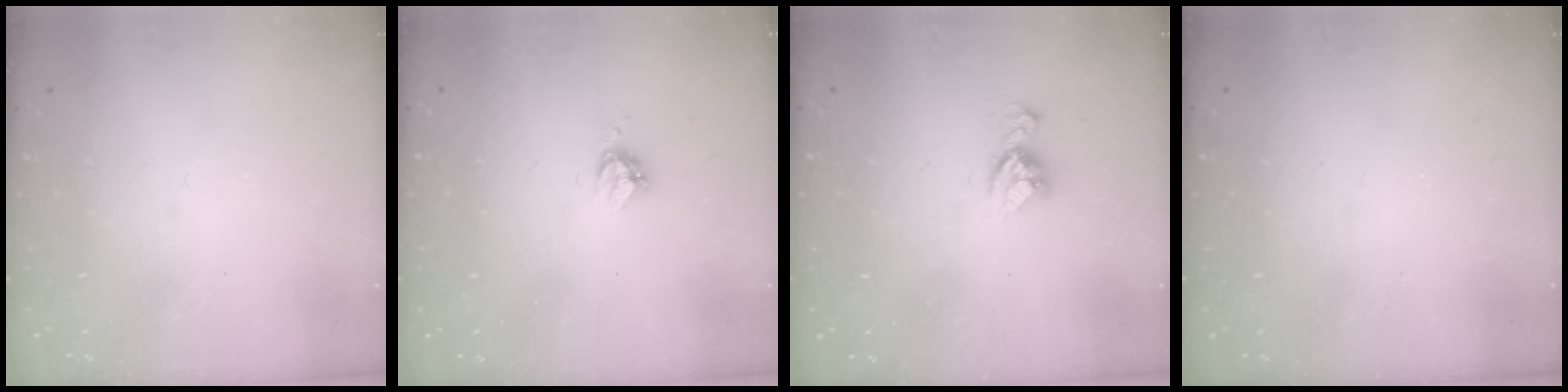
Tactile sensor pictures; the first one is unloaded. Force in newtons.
{"total": 4.0, "press": 4.0, "slide": 0.0}
{"total": 7.9, "press": 7.9, "slide": 0.6}
{"total": 0.0}